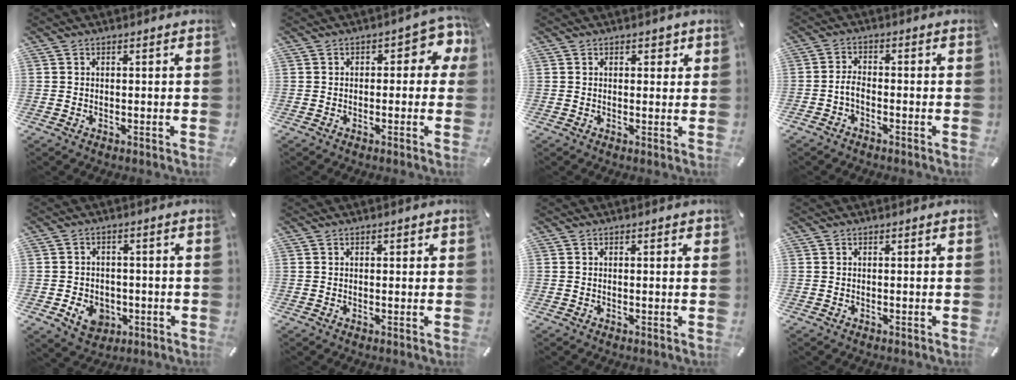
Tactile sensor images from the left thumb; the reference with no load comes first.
{"total": 6.0, "force": [1.2, 3.4, 4.9], "torque": [-0.056, -0.003, 0.012]}
{"total": 1.8, "force": [0.8, 1.3, 1.0], "torque": [0.003, -0.004, 0.006]}
{"total": 3.1, "force": [-1.6, 1.3, 2.2], "torque": [-0.053, 0.004, -0.034]}
{"total": 6.9, "force": [-2.1, 5.8, 3.1], "torque": [-0.054, 0.009, -0.037]}
{"total": 0.7, "force": [0.2, 0.5, 0.4], "torque": [-0.009, 0.004, 0.003]}
{"total": 0.6, "force": [0.2, 0.2, 0.6], "torque": [-0.003, -0.001, 0.001]}
{"total": 0.0}